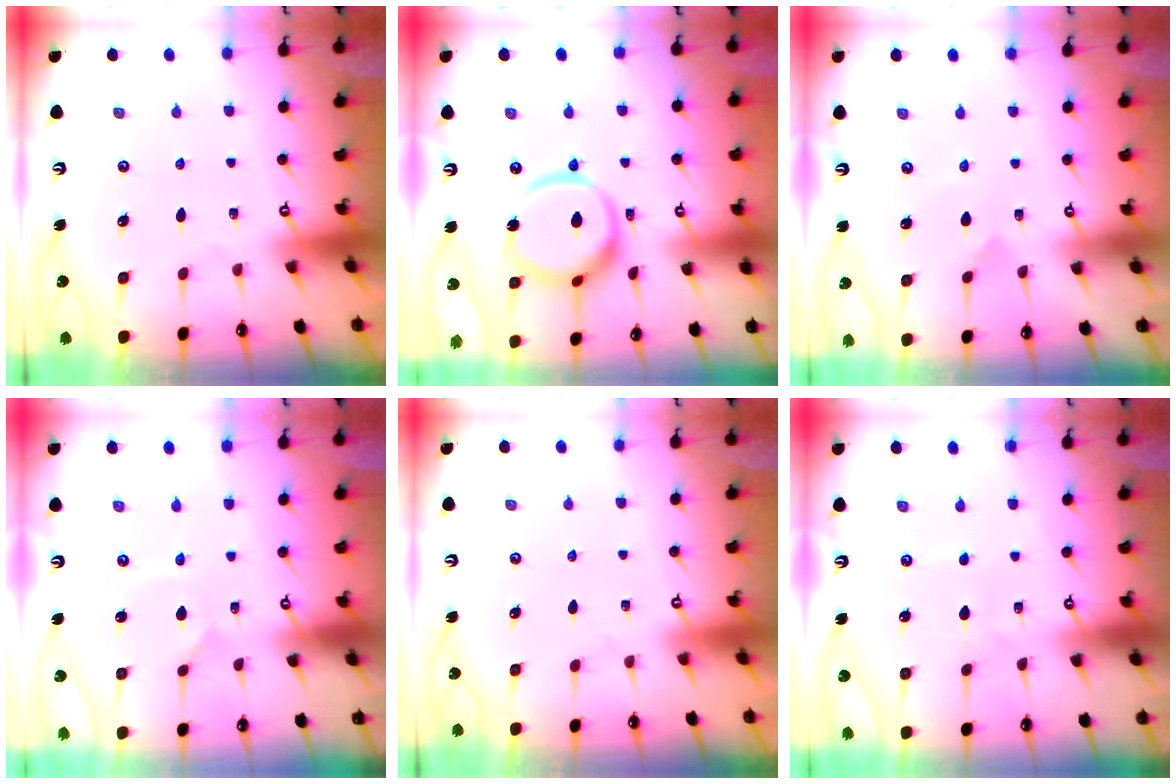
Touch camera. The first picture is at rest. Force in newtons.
{"total": 15.0, "press": 14.9, "slide": 1.4}
{"total": 1.3, "press": 1.3, "slide": 0.1}
{"total": 1.4, "press": 1.4, "slide": 0.0}
{"total": 0.0}
{"total": 2.4, "press": 2.4, "slide": 0.3}